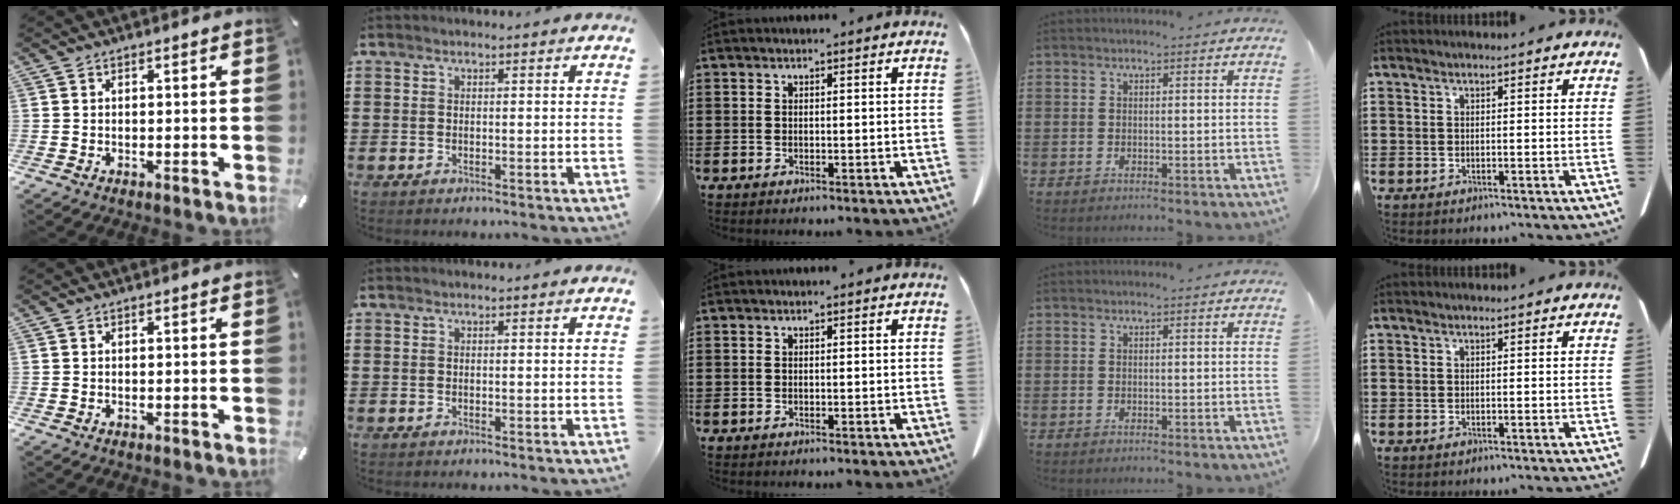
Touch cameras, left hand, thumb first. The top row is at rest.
{}